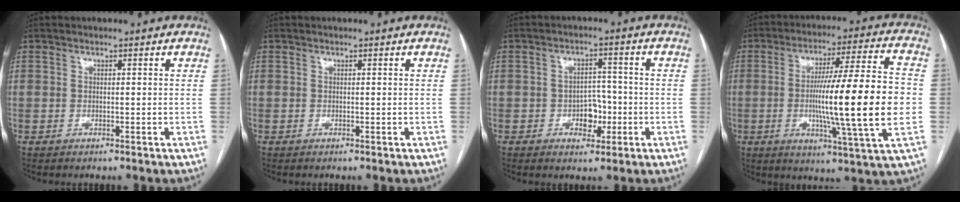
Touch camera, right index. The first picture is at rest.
{"total": 0.0}
{"total": 4.6, "force": [-1.4, 3.0, 3.2], "torque": [-0.041, 0.010, -0.017]}
{"total": 19.8, "force": [-1.9, -0.1, 19.7], "torque": [-0.307, 0.000, -0.036]}